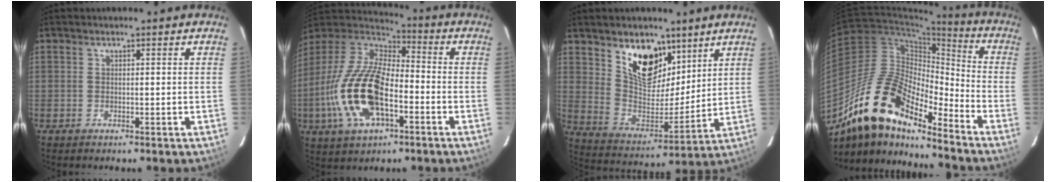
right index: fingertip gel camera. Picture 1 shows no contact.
{"total": 20.1, "force": [-6.3, 9.4, 16.6], "torque": [-0.354, -0.016, -0.120]}
{"total": 15.0, "force": [9.2, 7.9, 8.8], "torque": [-0.154, -0.013, 0.171]}
{"total": 18.8, "force": [-14.1, 6.1, 10.8], "torque": [-0.188, -0.003, -0.276]}